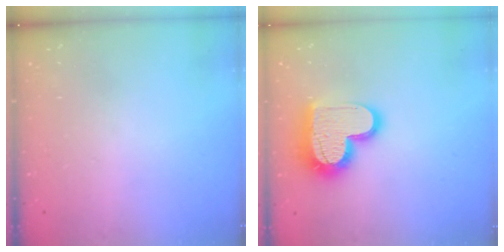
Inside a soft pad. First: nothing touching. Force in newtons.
{"total": 17.2, "press": 17.2, "slide": 1.2}